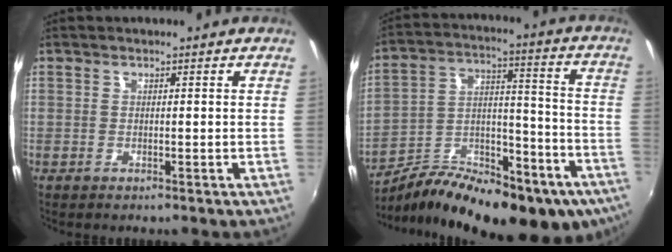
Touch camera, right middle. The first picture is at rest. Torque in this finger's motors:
{"motor_torque": [1.18, -0.95, 0.29, 0.14]}